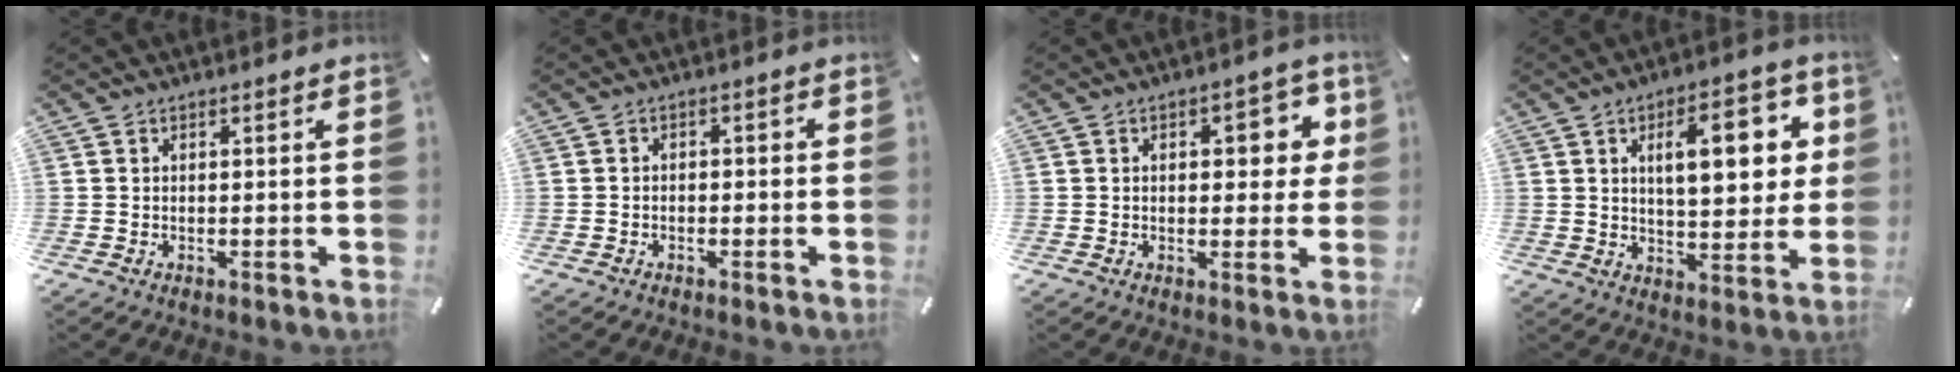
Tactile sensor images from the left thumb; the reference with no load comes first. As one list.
[{"total": 1.6, "force": [-1.3, 0.8, 0.6], "torque": [-0.012, 0.007, -0.027]}, {"total": 7.9, "force": [1.8, 4.3, 6.4], "torque": [-0.070, -0.006, 0.019]}, {"total": 15.1, "force": [4.7, 7.0, 12.6], "torque": [-0.178, 0.001, 0.072]}]